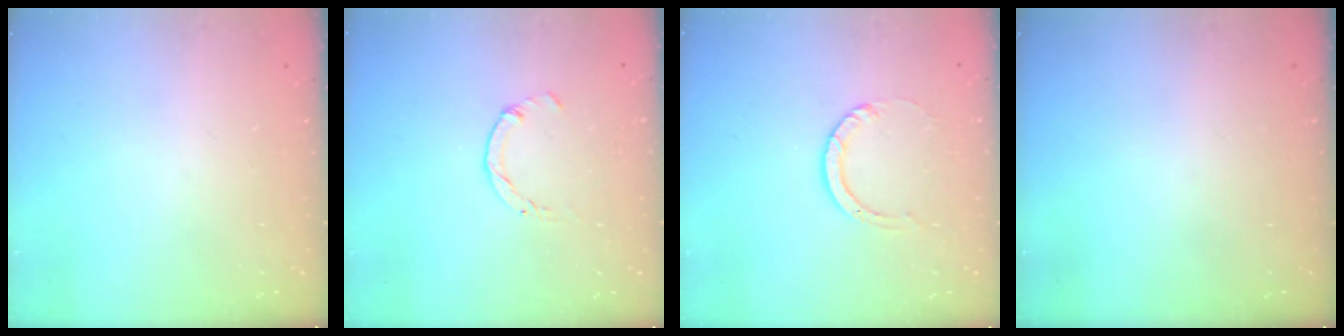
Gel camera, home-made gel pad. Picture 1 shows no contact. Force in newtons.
{"total": 0.0}
{"total": 3.9, "press": 3.9, "slide": 0.4}
{"total": 0.0}